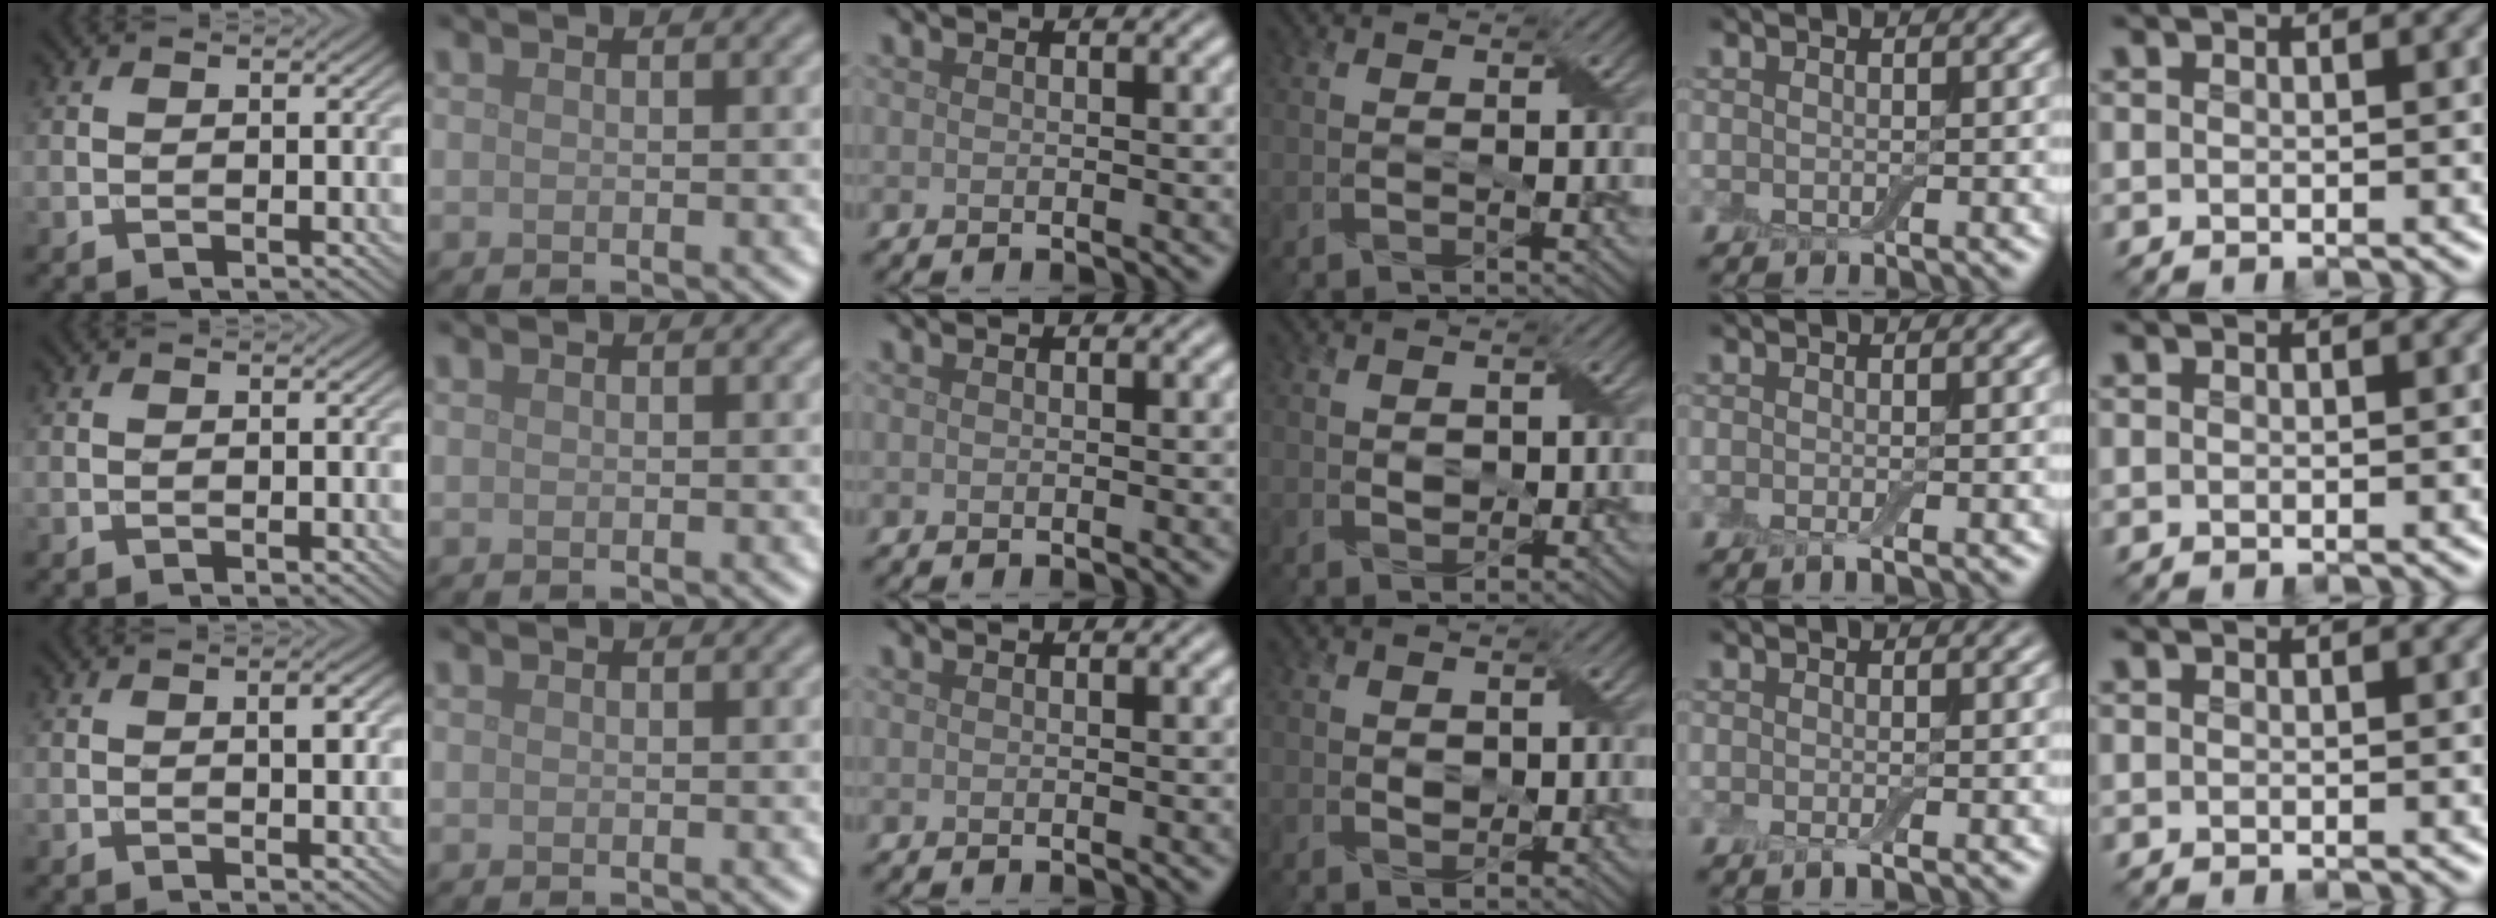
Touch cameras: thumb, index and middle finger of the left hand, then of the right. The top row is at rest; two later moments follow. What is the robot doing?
{"motion": "peel", "object": "small bumper sticker"}